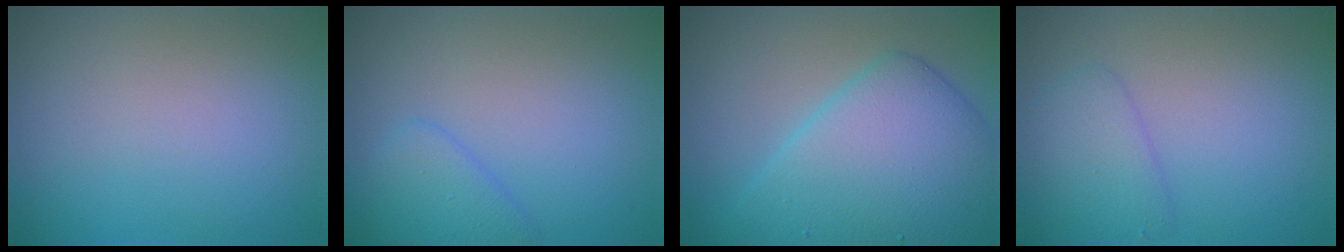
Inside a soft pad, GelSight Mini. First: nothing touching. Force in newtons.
{"total": 2.4, "press": 2.4, "slide": 0.1}
{"total": 8.7, "press": 8.7, "slide": 0.1}
{"total": 2.5, "press": 2.5, "slide": 0.2}